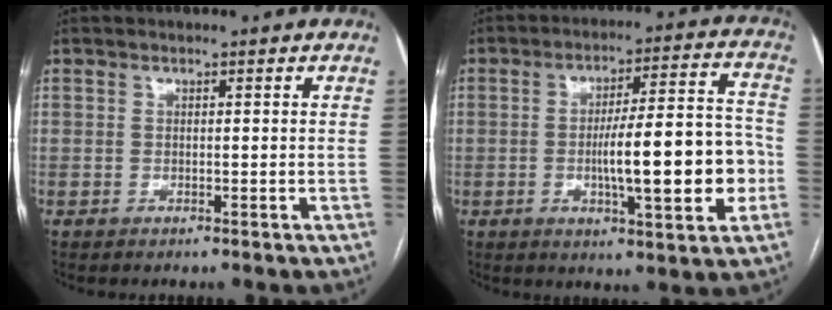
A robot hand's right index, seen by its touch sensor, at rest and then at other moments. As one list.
[{"total": 15.0, "force": [-2.8, 2.6, 14.5], "torque": [-0.220, 0.015, -0.036]}]